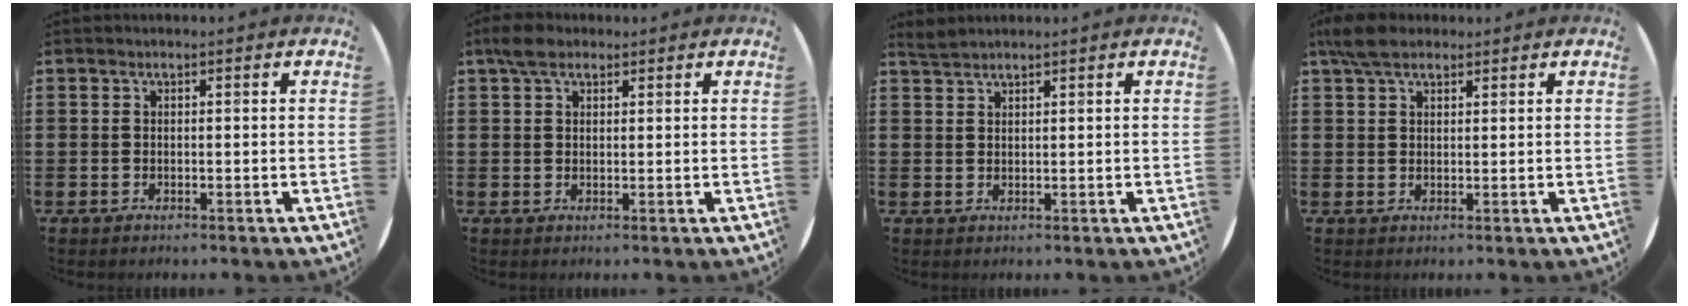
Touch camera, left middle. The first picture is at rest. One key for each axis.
{"total": 2.9, "fx": 2.2, "fy": 1.4, "fz": 1.3, "tx": -0.020, "ty": 0.006, "tz": 0.039}
{"total": 1.6, "fx": 1.6, "fy": 0.0, "fz": 0.1, "tx": -0.003, "ty": 0.003, "tz": 0.031}
{"total": 4.3, "fx": 3.4, "fy": 1.7, "fz": 1.9, "tx": -0.045, "ty": 0.004, "tz": 0.065}